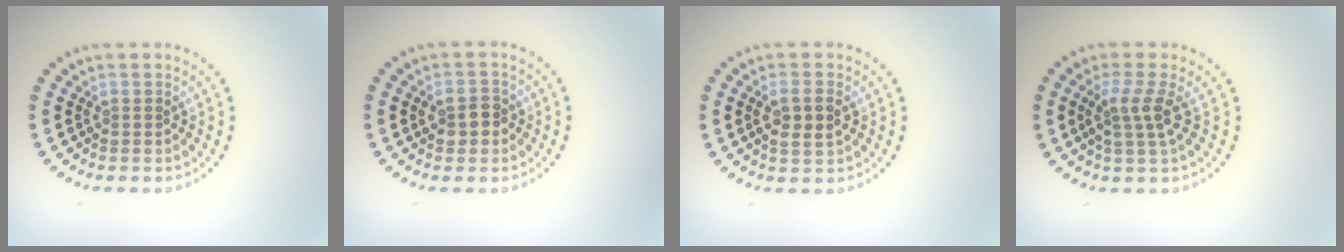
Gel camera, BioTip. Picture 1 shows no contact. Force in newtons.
{"total": 2.3, "press": 2.3, "slide": 0.3}
{"total": 2.5, "press": 2.4, "slide": 0.7}
{"total": 2.7, "press": 2.0, "slide": 1.9}